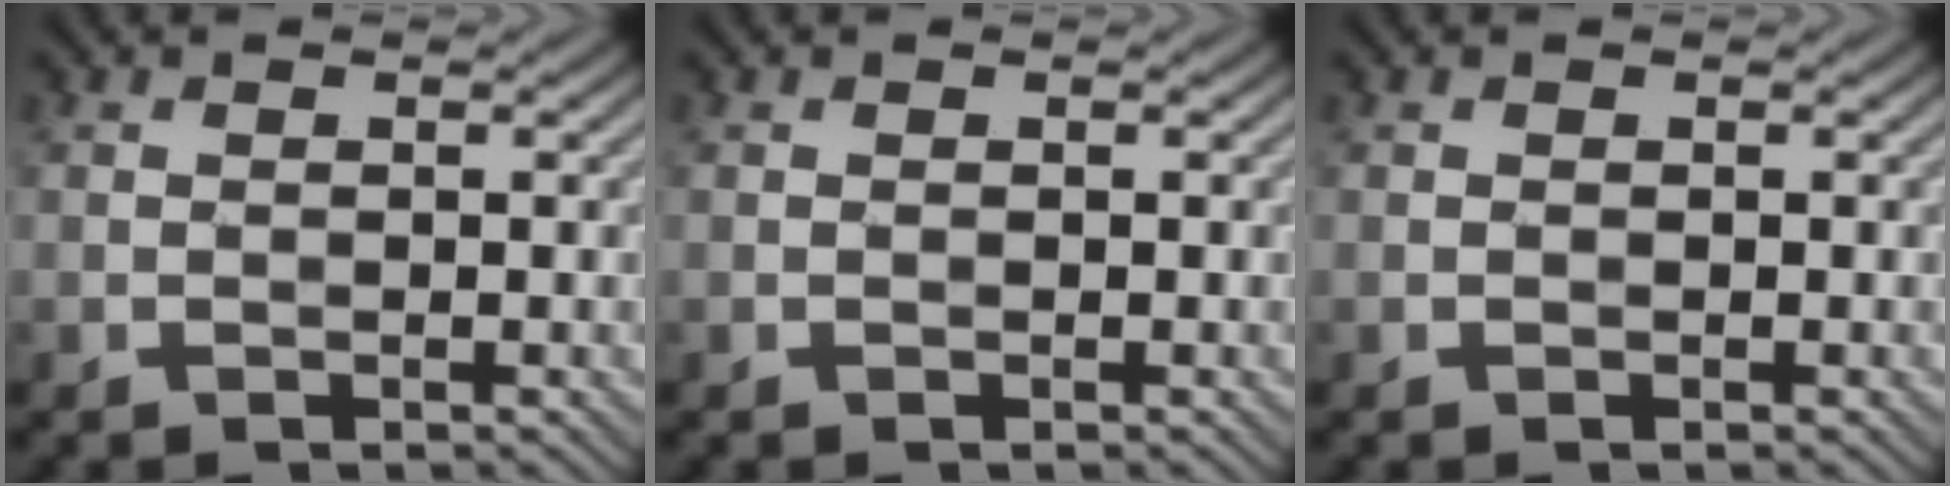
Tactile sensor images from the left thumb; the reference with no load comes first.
{"total": 0.0}
{"total": 0.0}